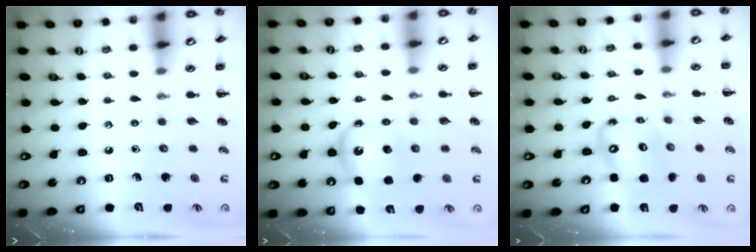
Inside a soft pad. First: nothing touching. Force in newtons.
{"total": 7.3, "press": 7.2, "slide": 1.2}
{"total": 13.1, "press": 12.6, "slide": 3.6}